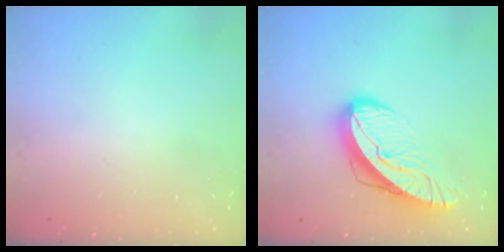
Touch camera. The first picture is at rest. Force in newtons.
{"total": 12.0, "press": 11.9, "slide": 1.3}